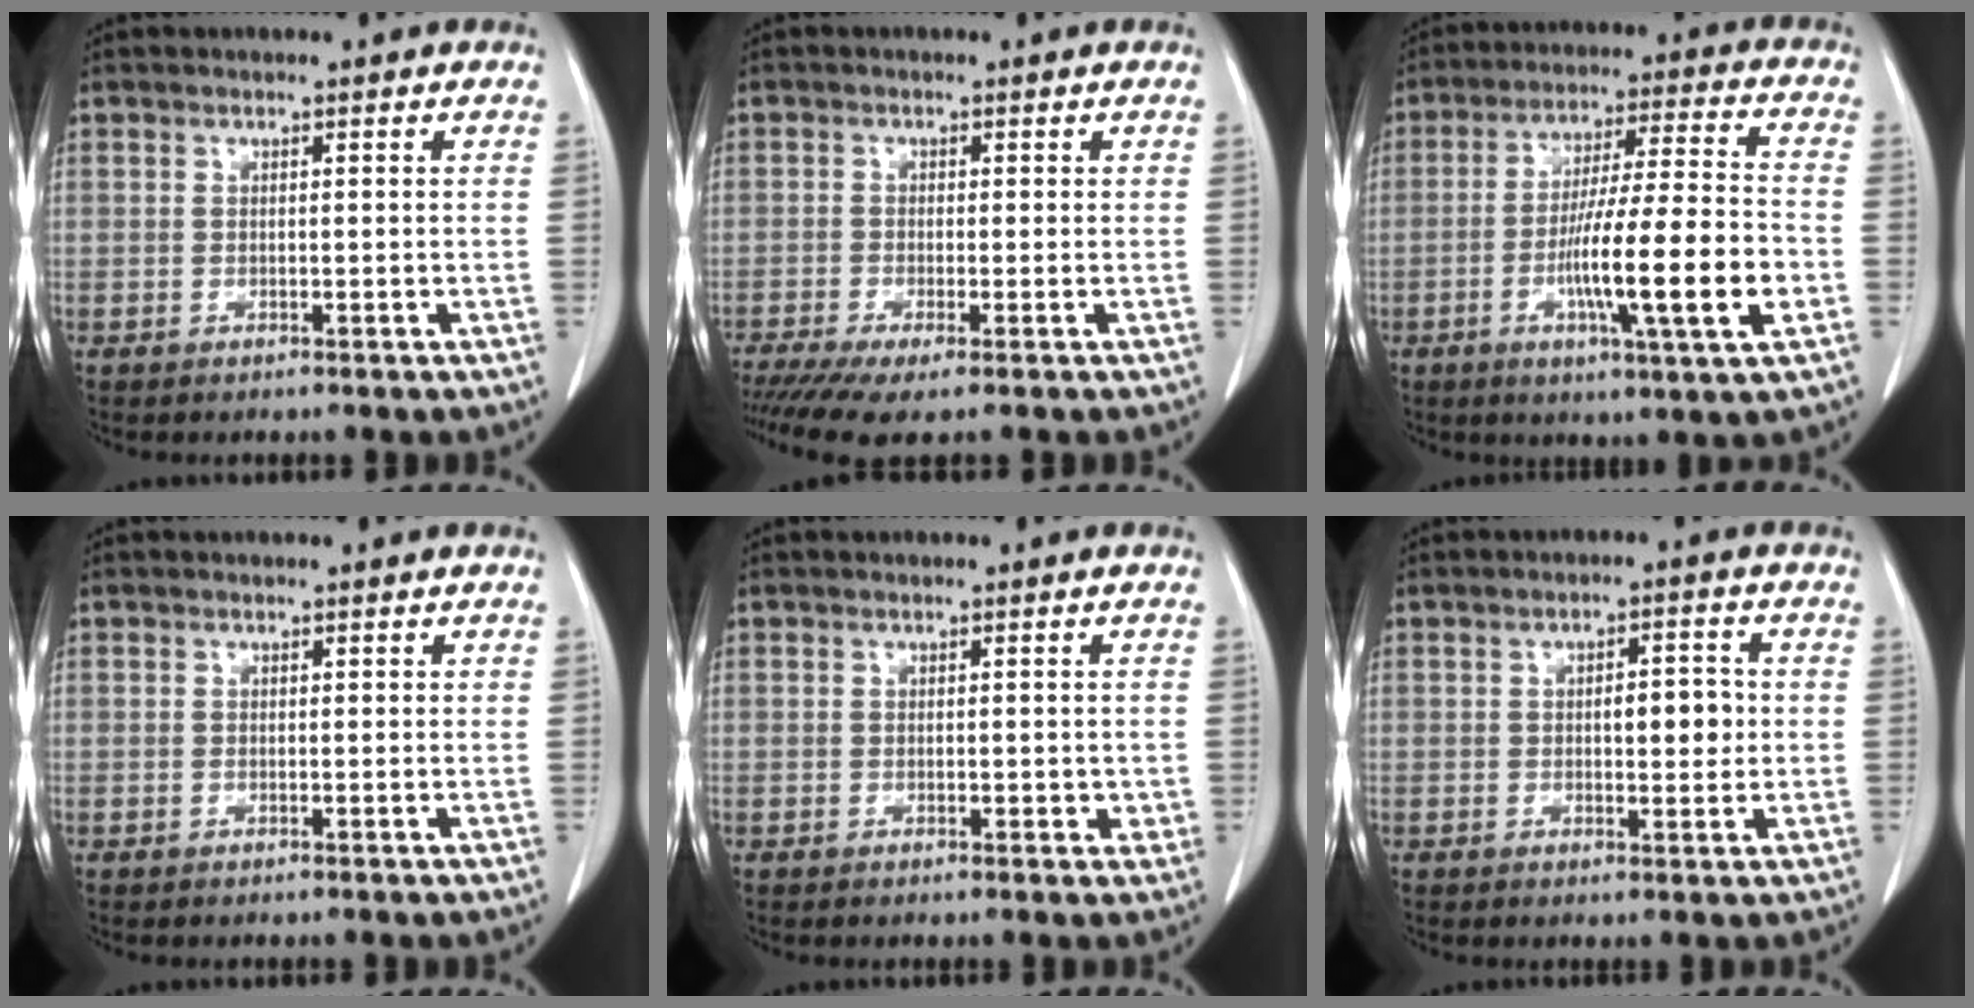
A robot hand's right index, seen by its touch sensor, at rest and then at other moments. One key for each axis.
{"total": 5.4, "fx": -3.7, "fy": 0.7, "fz": 3.8, "tx": -0.064, "ty": -0.014, "tz": -0.067}
{"total": 15.5, "fx": -4.4, "fy": 0.4, "fz": 14.9, "tx": -0.259, "ty": -0.009, "tz": -0.074}
{"total": 0.0}
{"total": 1.8, "fx": -0.1, "fy": 1.1, "fz": 1.4, "tx": -0.015, "ty": -0.002, "tz": 0.001}
{"total": 4.7, "fx": 0.2, "fy": 1.8, "fz": 4.3, "tx": -0.059, "ty": 0.003, "tz": 0.004}